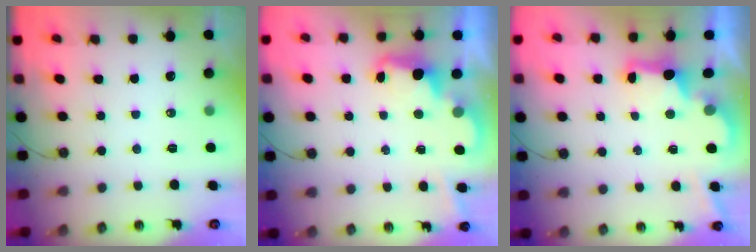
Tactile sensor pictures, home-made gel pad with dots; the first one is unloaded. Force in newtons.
{"total": 2.5, "press": 2.5, "slide": 0.5}
{"total": 2.9, "press": 2.7, "slide": 0.9}